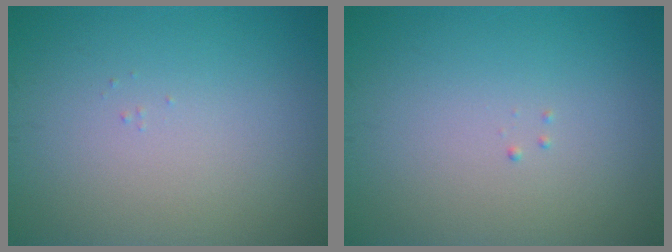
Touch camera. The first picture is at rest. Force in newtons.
{"total": 0.0}